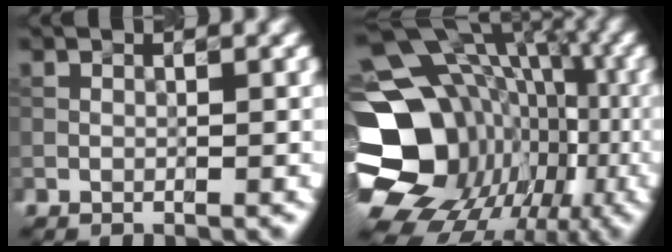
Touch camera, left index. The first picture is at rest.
{"total": 20.9, "force": [-4.7, 17.2, 10.8], "torque": [-0.172, -0.010, -0.092]}